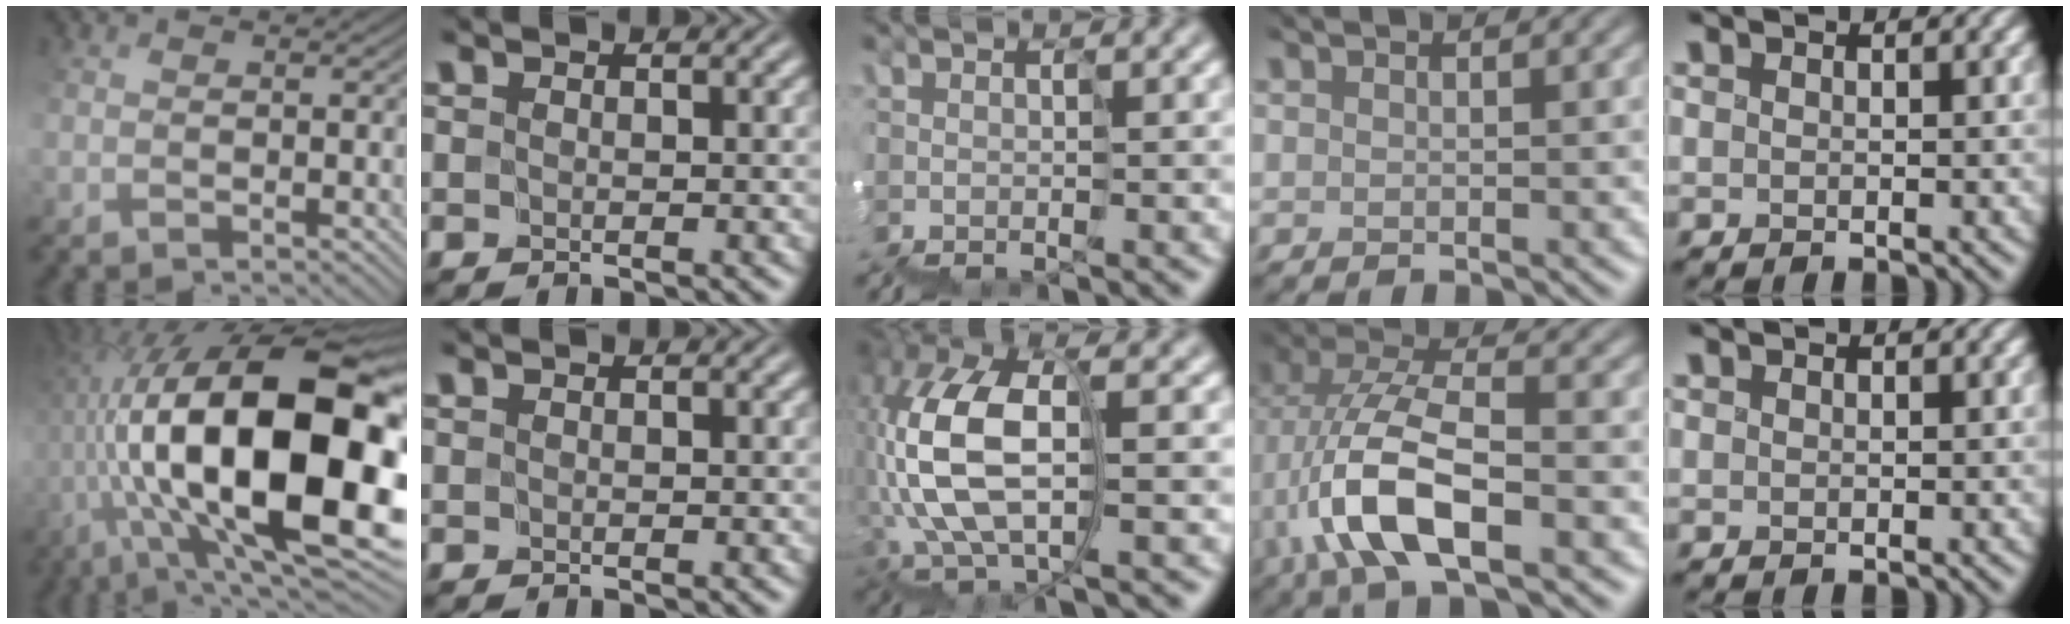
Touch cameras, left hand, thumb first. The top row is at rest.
{"thumb": {"total": 22.3, "force": [0.4, 10.1, 19.9], "torque": [-0.360, 0.003, 0.013]}, "middle": {"total": 7.4, "force": [-0.3, 3.9, 6.3], "torque": [-0.169, 0.022, -0.010]}, "ring": {"total": 8.3, "force": [-3.2, 3.3, 7.0], "torque": [-0.150, 0.009, -0.063]}}